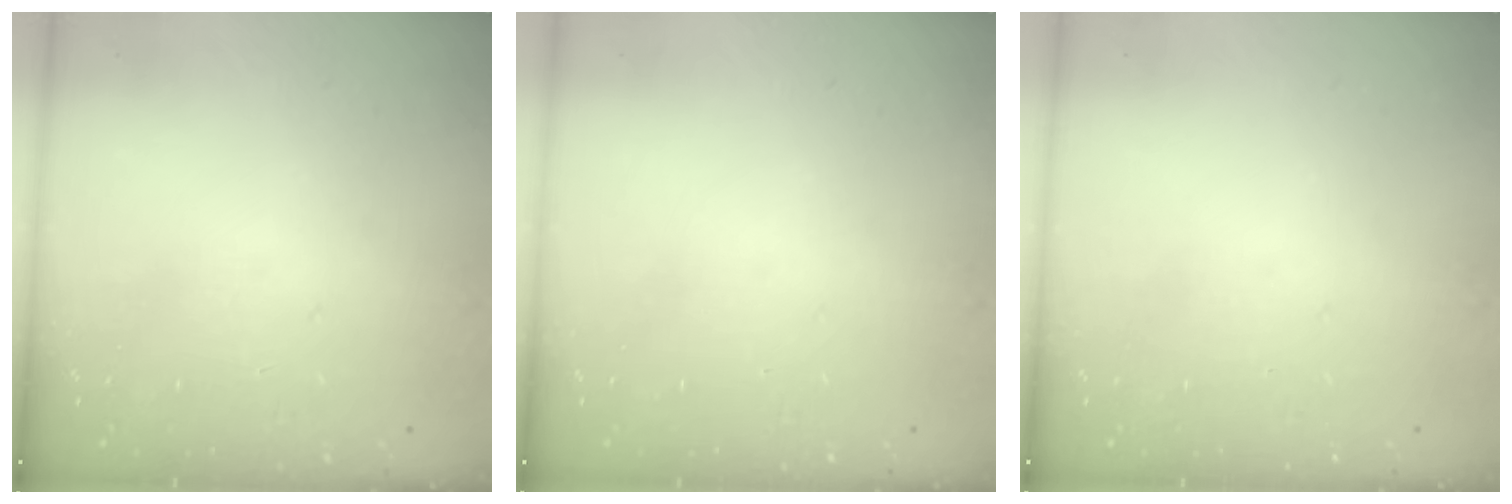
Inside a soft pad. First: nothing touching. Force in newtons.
{"total": 0.0}
{"total": 0.0}